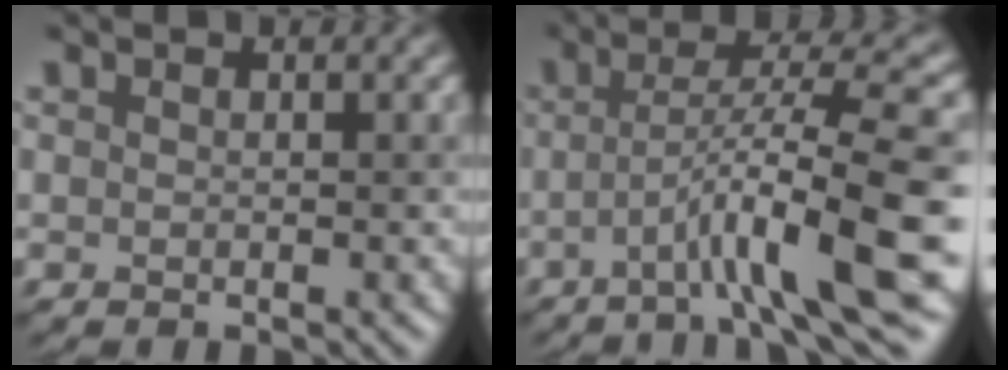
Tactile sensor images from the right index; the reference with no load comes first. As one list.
[{"total": 9.2, "force": [-2.8, 1.2, 8.7], "torque": [-0.129, 0.013, -0.049]}]